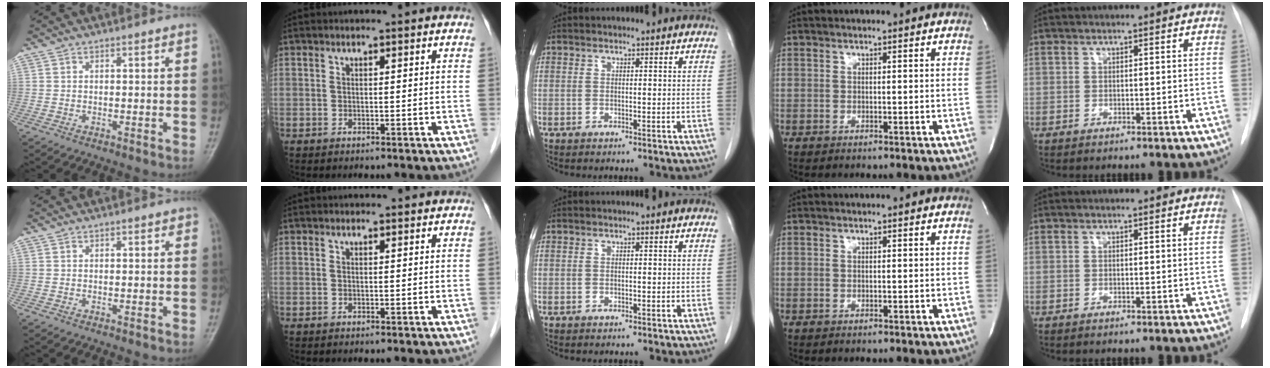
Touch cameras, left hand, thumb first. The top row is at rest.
{"thumb": {"total": 1.0, "force": [0.4, 0.5, 0.7], "torque": [-0.006, 0.001, 0.003]}, "index": {"total": 0.9, "force": [0.9, 0.3, 0.0], "torque": [-0.010, 0.004, 0.011]}}